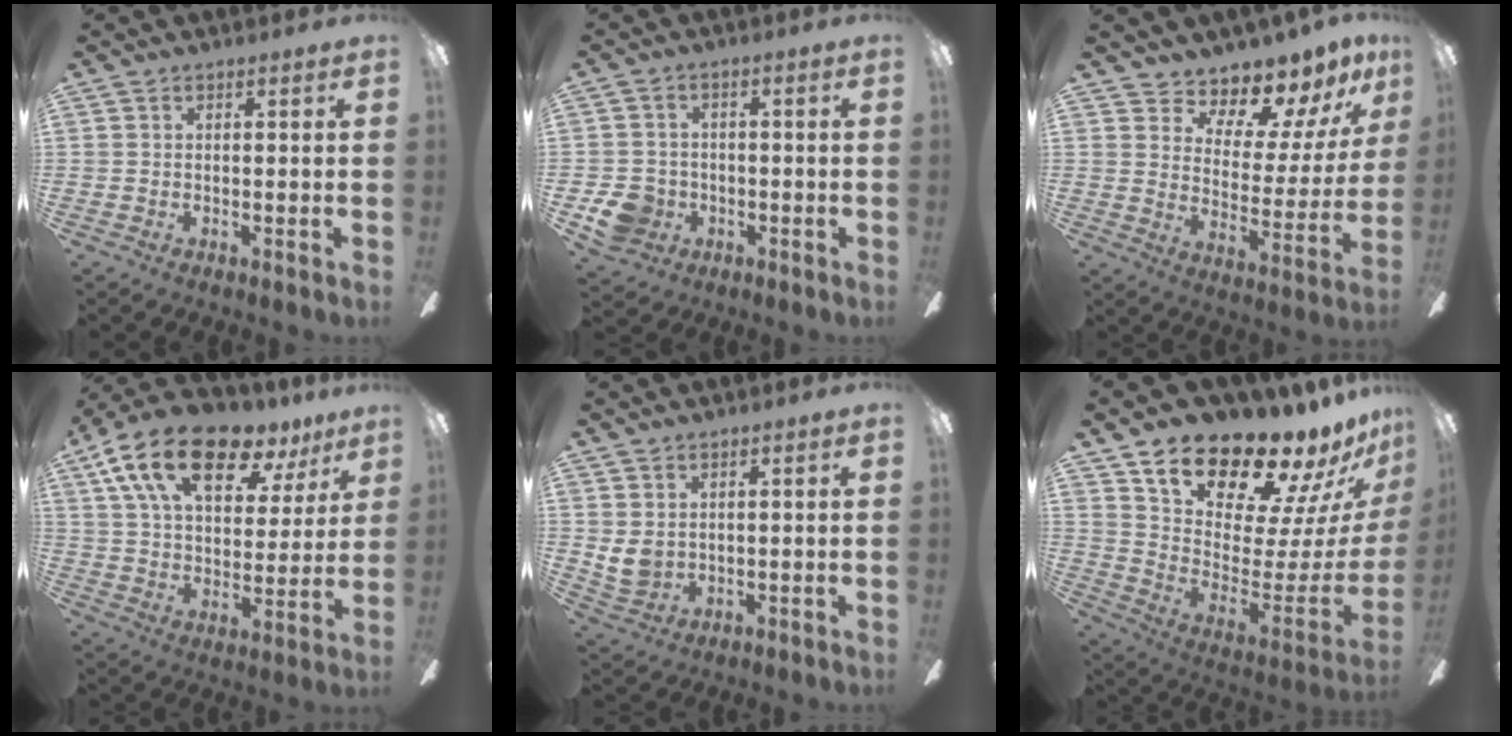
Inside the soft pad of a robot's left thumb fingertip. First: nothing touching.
{"total": 7.4, "force": [-2.5, 6.4, 2.5], "torque": [-0.055, 0.018, -0.045]}
{"total": 10.3, "force": [9.6, 3.1, 2.1], "torque": [-0.033, -0.099, 0.168]}
{"total": 20.3, "force": [12.9, 9.4, 12.7], "torque": [-0.213, -0.068, 0.220]}
{"total": 5.1, "force": [2.4, 3.8, 2.4], "torque": [-0.057, -0.011, 0.046]}
{"total": 16.3, "force": [14.6, 4.4, 5.6], "torque": [-0.090, -0.142, 0.252]}